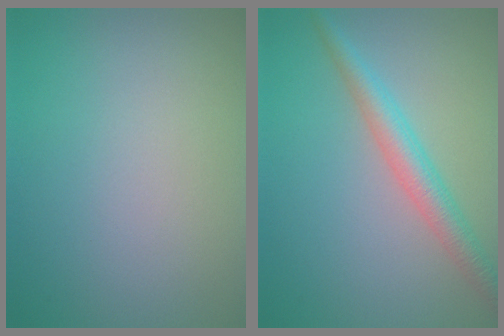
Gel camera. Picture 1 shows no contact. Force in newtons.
{"total": 3.4, "press": 3.4, "slide": 0.1}